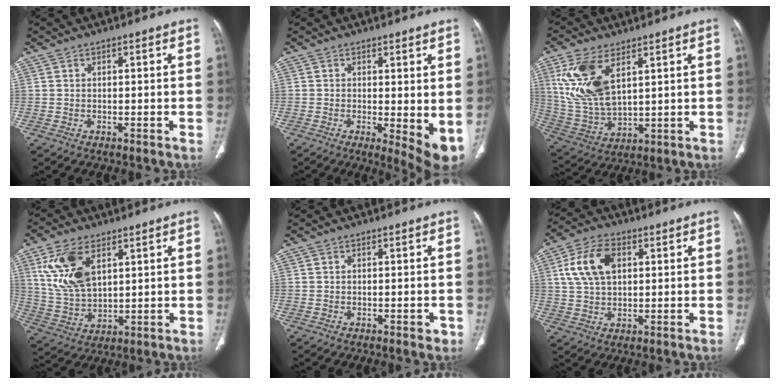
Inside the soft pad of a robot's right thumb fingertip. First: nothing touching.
{"total": 7.4, "force": [-0.2, 2.5, 6.9], "torque": [-0.097, -0.020, 0.000]}
{"total": 15.5, "force": [6.2, 8.1, 11.6], "torque": [-0.231, -0.021, 0.137]}
{"total": 12.5, "force": [5.1, 6.8, 9.1], "torque": [-0.176, -0.016, 0.112]}
{"total": 1.3, "force": [-0.5, 0.8, 0.9], "torque": [-0.008, 0.000, -0.005]}
{"total": 10.3, "force": [2.8, 6.4, 7.5], "torque": [-0.141, 0.009, 0.051]}